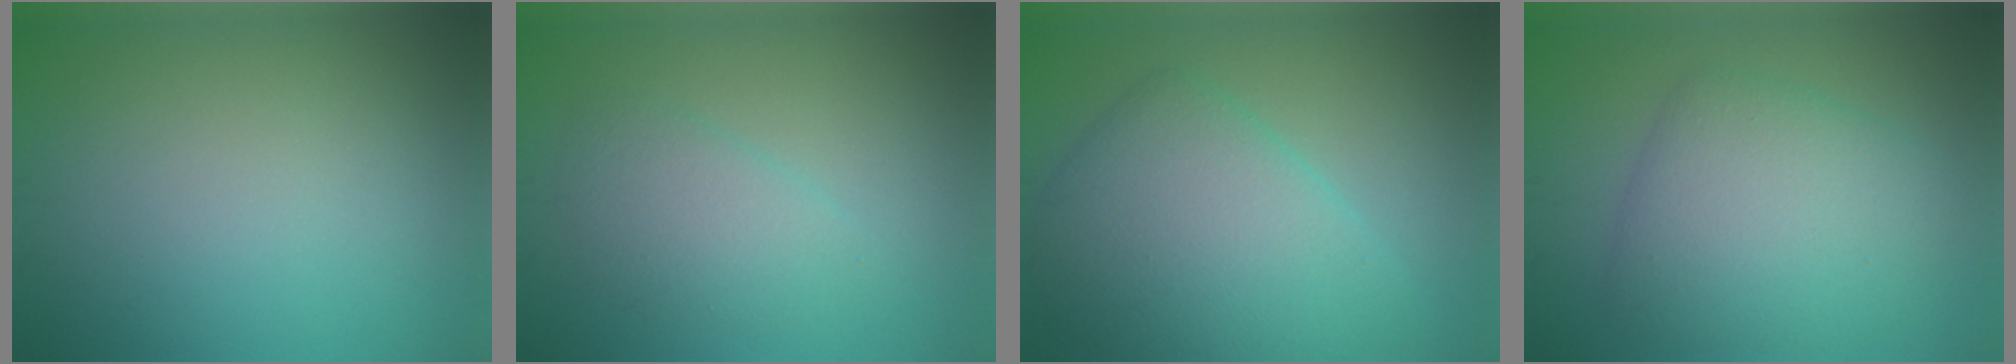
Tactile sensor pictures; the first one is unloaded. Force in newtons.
{"total": 2.9, "press": 2.9, "slide": 0.2}
{"total": 7.8, "press": 7.8, "slide": 0.2}
{"total": 6.5, "press": 6.5, "slide": 0.1}